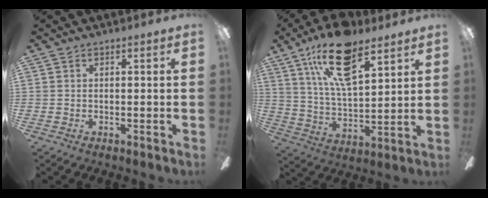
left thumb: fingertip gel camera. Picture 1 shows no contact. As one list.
[{"total": 18.7, "force": [11.1, 7.6, 13.0], "torque": [-0.241, -0.037, 0.190]}]